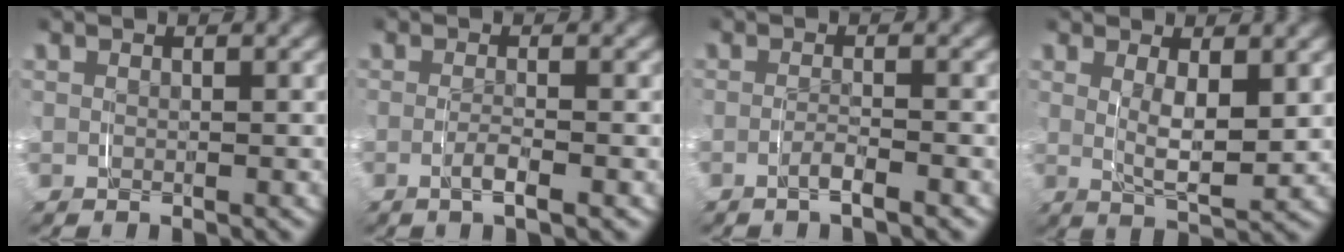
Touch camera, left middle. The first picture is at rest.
{"total": 1.7, "force": [-1.0, -0.1, 1.3], "torque": [-0.032, -0.008, -0.016]}
{"total": 1.6, "force": [-1.3, -0.1, 0.8], "torque": [-0.022, -0.004, -0.024]}
{"total": 3.9, "force": [0.7, 1.2, 3.6], "torque": [-0.064, -0.018, 0.015]}